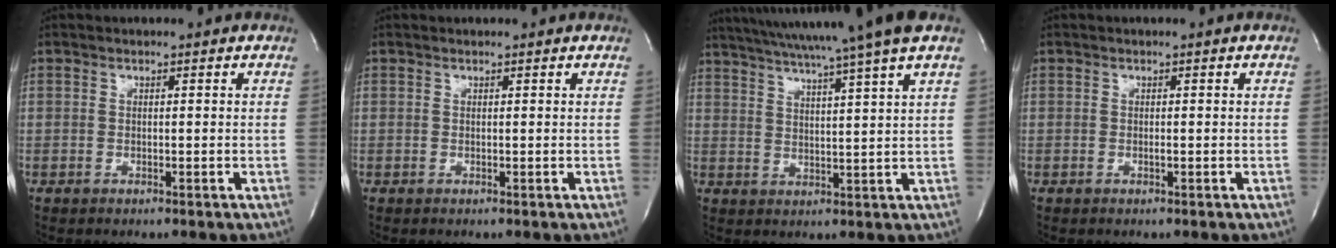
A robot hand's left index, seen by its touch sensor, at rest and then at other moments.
{"total": 0.7, "force": [0.7, 0.1, 0.1], "torque": [-0.006, 0.008, 0.012]}
{"total": 17.0, "force": [13.8, -1.8, 9.7], "torque": [-0.170, -0.007, 0.192]}
{"total": 0.0}